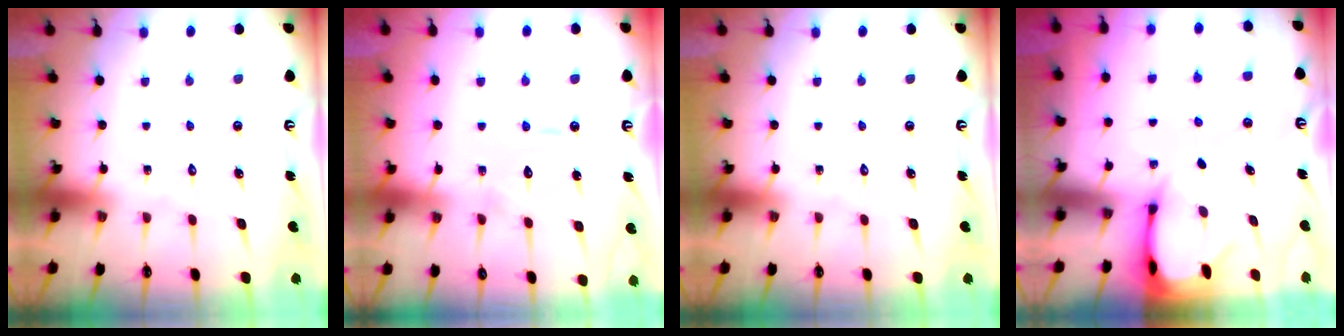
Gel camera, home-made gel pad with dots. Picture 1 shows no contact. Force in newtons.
{"total": 7.7, "press": 7.7, "slide": 0.7}
{"total": 0.0}
{"total": 2.5, "press": 2.5, "slide": 0.0}